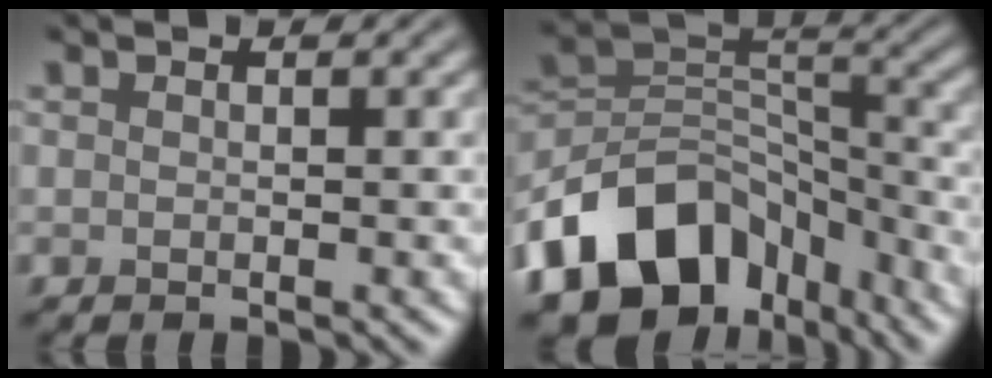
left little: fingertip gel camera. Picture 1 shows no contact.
{"total": 13.4, "force": [-8.0, 8.7, 6.3], "torque": [-0.120, 0.004, -0.148]}